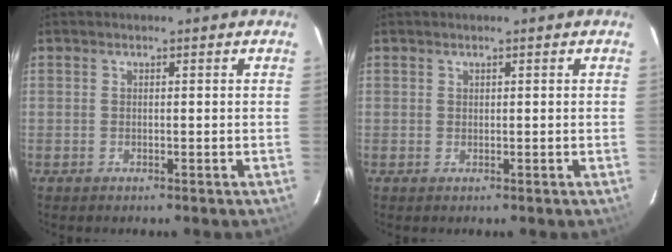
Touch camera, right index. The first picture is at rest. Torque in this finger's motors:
{"motor_torque": [0.00, 0.00, 0.00, 0.00]}